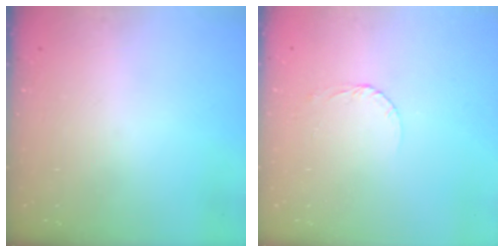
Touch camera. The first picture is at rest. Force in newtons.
{"total": 2.6, "press": 2.6, "slide": 0.1}